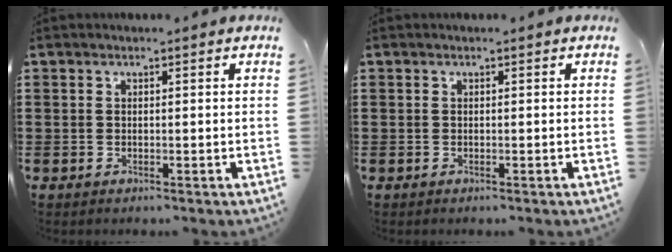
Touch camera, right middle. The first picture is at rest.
{"total": 0.0}